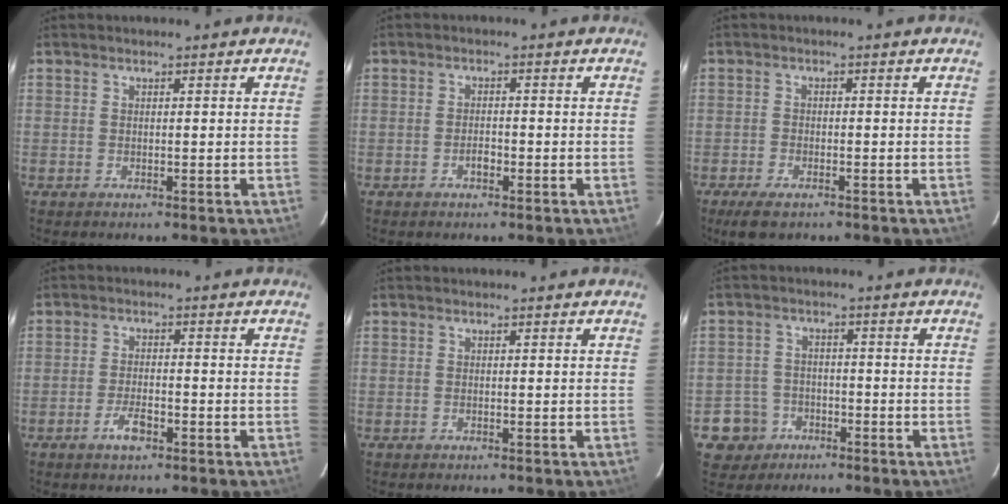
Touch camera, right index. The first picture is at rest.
{"total": 1.9, "force": [-1.0, 1.1, 1.2], "torque": [-0.023, 0.004, -0.018]}
{"total": 4.7, "force": [-3.3, 1.9, 2.7], "torque": [-0.071, -0.013, -0.060]}
{"total": 4.0, "force": [-2.3, 1.6, 2.9], "torque": [-0.061, -0.001, -0.041]}
{"total": 0.0}
{"total": 6.4, "force": [-3.1, 5.5, 0.5], "torque": [-0.026, 0.022, -0.050]}